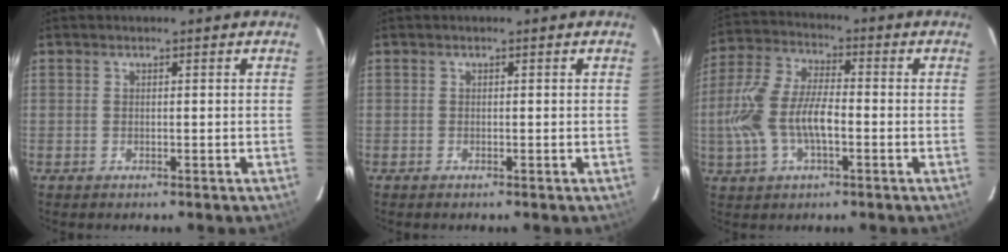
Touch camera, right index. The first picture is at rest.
{"total": 0.0}
{"total": 12.9, "force": [-2.6, 6.0, 11.1], "torque": [-0.241, 0.008, -0.050]}